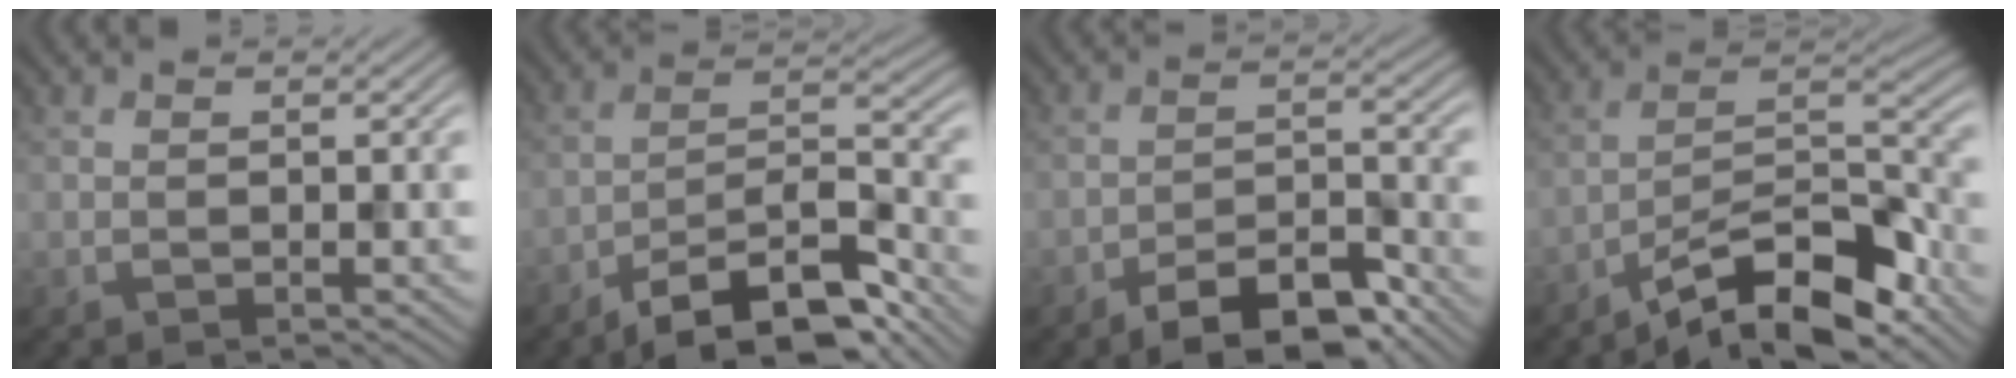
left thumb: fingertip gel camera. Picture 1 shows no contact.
{"total": 12.5, "force": [-9.6, 3.3, 7.2], "torque": [-0.120, 0.001, -0.169]}
{"total": 8.6, "force": [-6.2, 2.9, 5.1], "torque": [-0.072, 0.003, -0.113]}
{"total": 12.2, "force": [-9.3, 2.9, 7.3], "torque": [-0.117, 0.011, -0.179]}